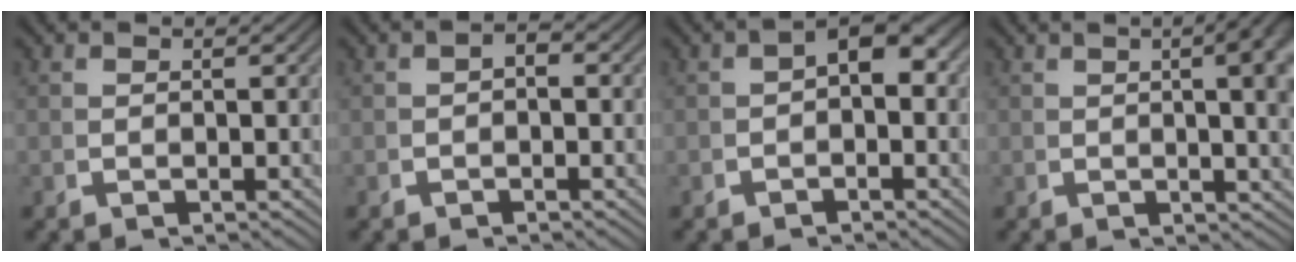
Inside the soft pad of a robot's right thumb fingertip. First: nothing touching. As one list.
[{"total": 0.7, "force": [-0.5, 0.2, 0.5], "torque": [-0.006, -0.002, -0.008]}, {"total": 3.0, "force": [-0.3, 1.6, 2.5], "torque": [-0.036, -0.005, 0.000]}, {"total": 7.8, "force": [2.0, 3.2, 6.8], "torque": [-0.060, 0.021, 0.019]}]